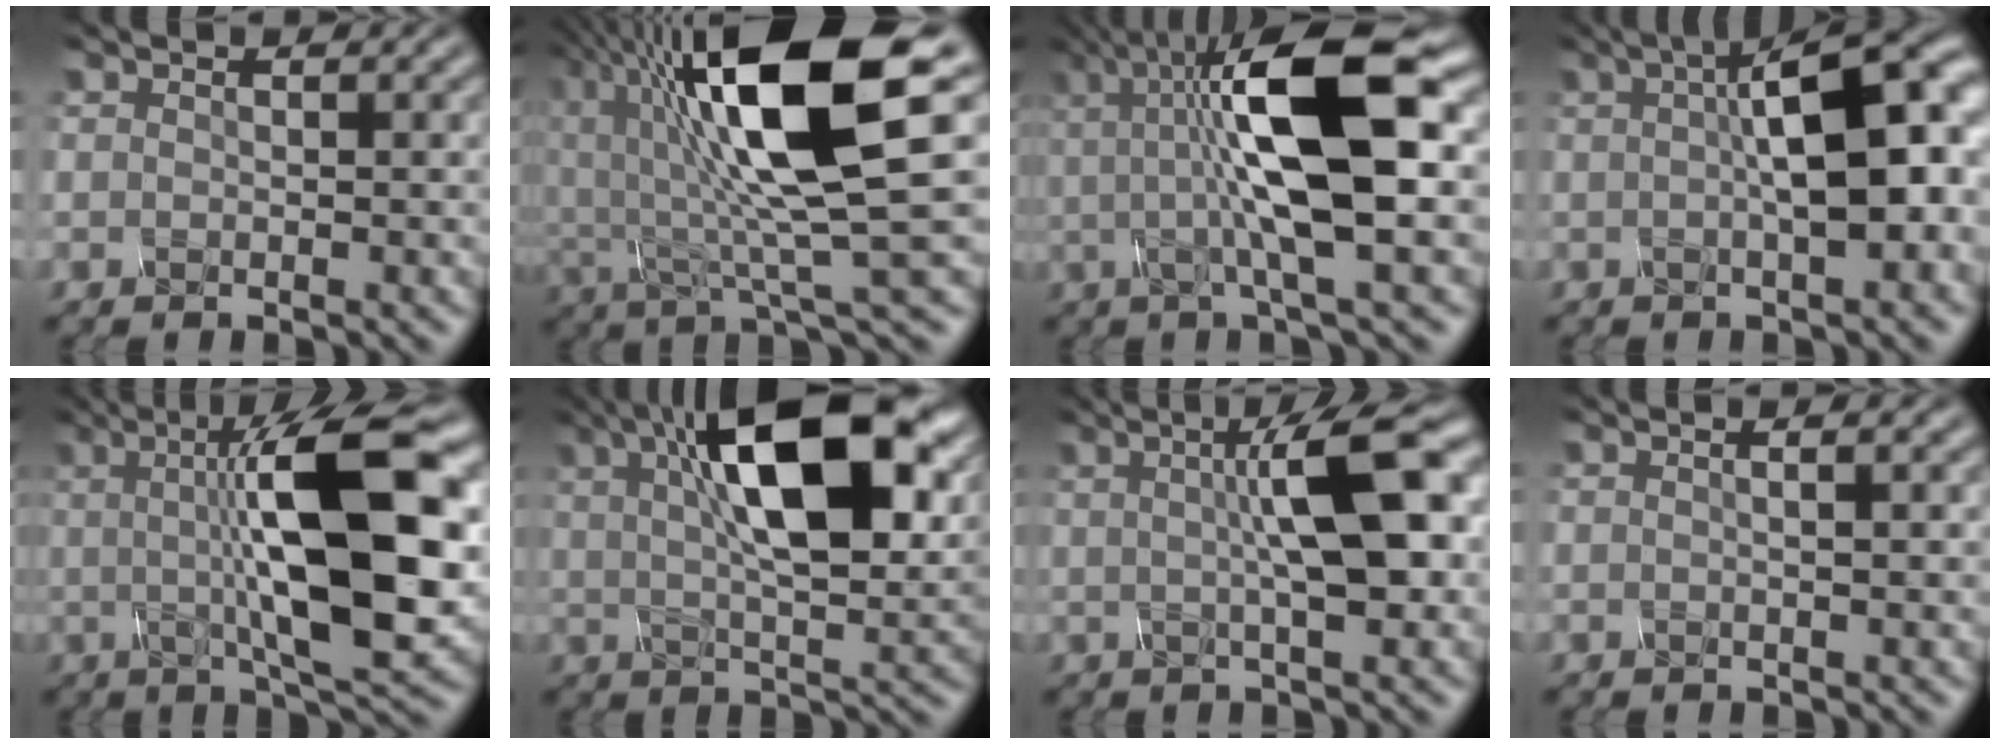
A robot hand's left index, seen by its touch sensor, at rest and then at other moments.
{"total": 12.6, "force": [3.7, 2.7, 11.8], "torque": [-0.202, 0.006, 0.064]}
{"total": 11.2, "force": [1.6, 2.7, 10.7], "torque": [-0.184, 0.009, 0.026]}
{"total": 9.4, "force": [1.3, 2.8, 8.8], "torque": [-0.099, 0.020, 0.015]}
{"total": 13.2, "force": [1.5, 3.4, 12.7], "torque": [-0.181, 0.007, 0.022]}
{"total": 14.1, "force": [5.3, 4.9, 12.2], "torque": [-0.188, 0.011, 0.080]}
{"total": 8.1, "force": [1.6, 1.7, 7.8], "torque": [-0.104, 0.016, 0.018]}
{"total": 1.9, "force": [0.6, 0.7, 1.6], "torque": [-0.009, 0.001, -0.007]}